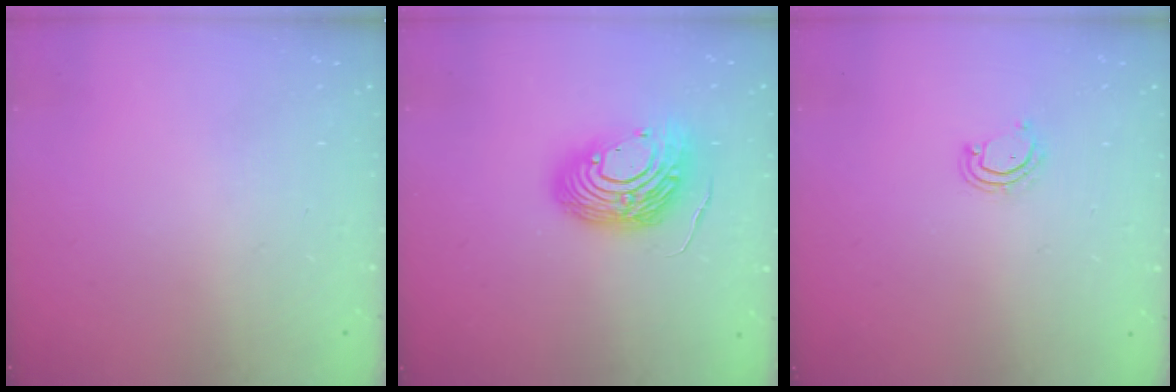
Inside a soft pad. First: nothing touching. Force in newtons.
{"total": 13.9, "press": 13.7, "slide": 2.3}
{"total": 3.5, "press": 3.4, "slide": 0.3}